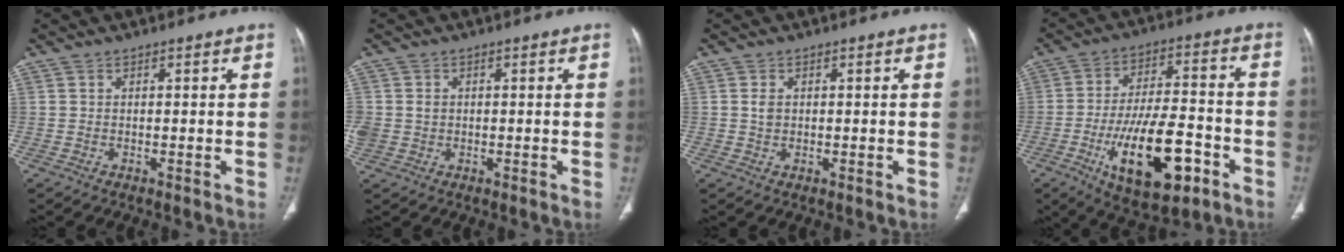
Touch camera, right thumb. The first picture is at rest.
{"total": 3.8, "force": [0.1, 3.3, 2.0], "torque": [-0.049, 0.008, 0.011]}
{"total": 1.4, "force": [0.2, 1.1, 1.0], "torque": [-0.018, -0.001, 0.005]}
{"total": 18.8, "force": [-7.5, 7.9, 15.4], "torque": [-0.245, 0.029, -0.111]}